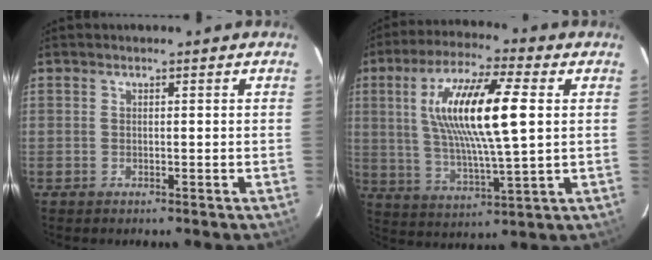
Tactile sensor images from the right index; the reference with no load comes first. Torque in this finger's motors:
{"motor_torque": [1.59, 0.55, 1.05, 0.21]}